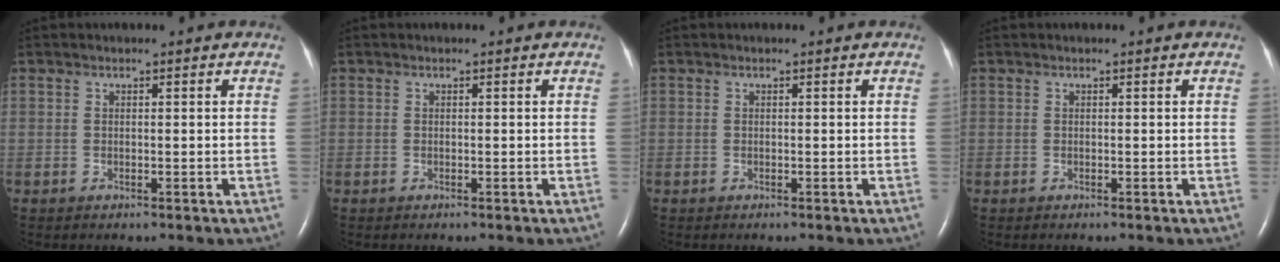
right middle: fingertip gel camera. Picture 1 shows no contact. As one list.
[{"total": 0.0}, {"total": 0.0}, {"total": 0.0}]